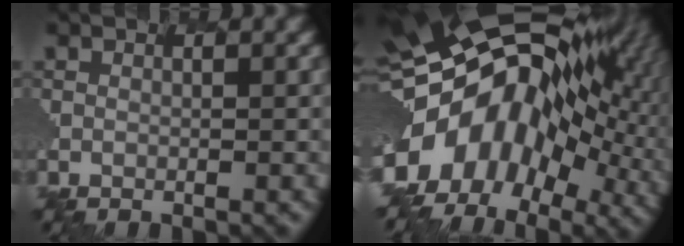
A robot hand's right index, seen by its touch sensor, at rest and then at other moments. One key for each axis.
{"total": 15.9, "fx": -1.5, "fy": 10.5, "fz": 11.9, "tx": -0.217, "ty": -0.011, "tz": -0.035}